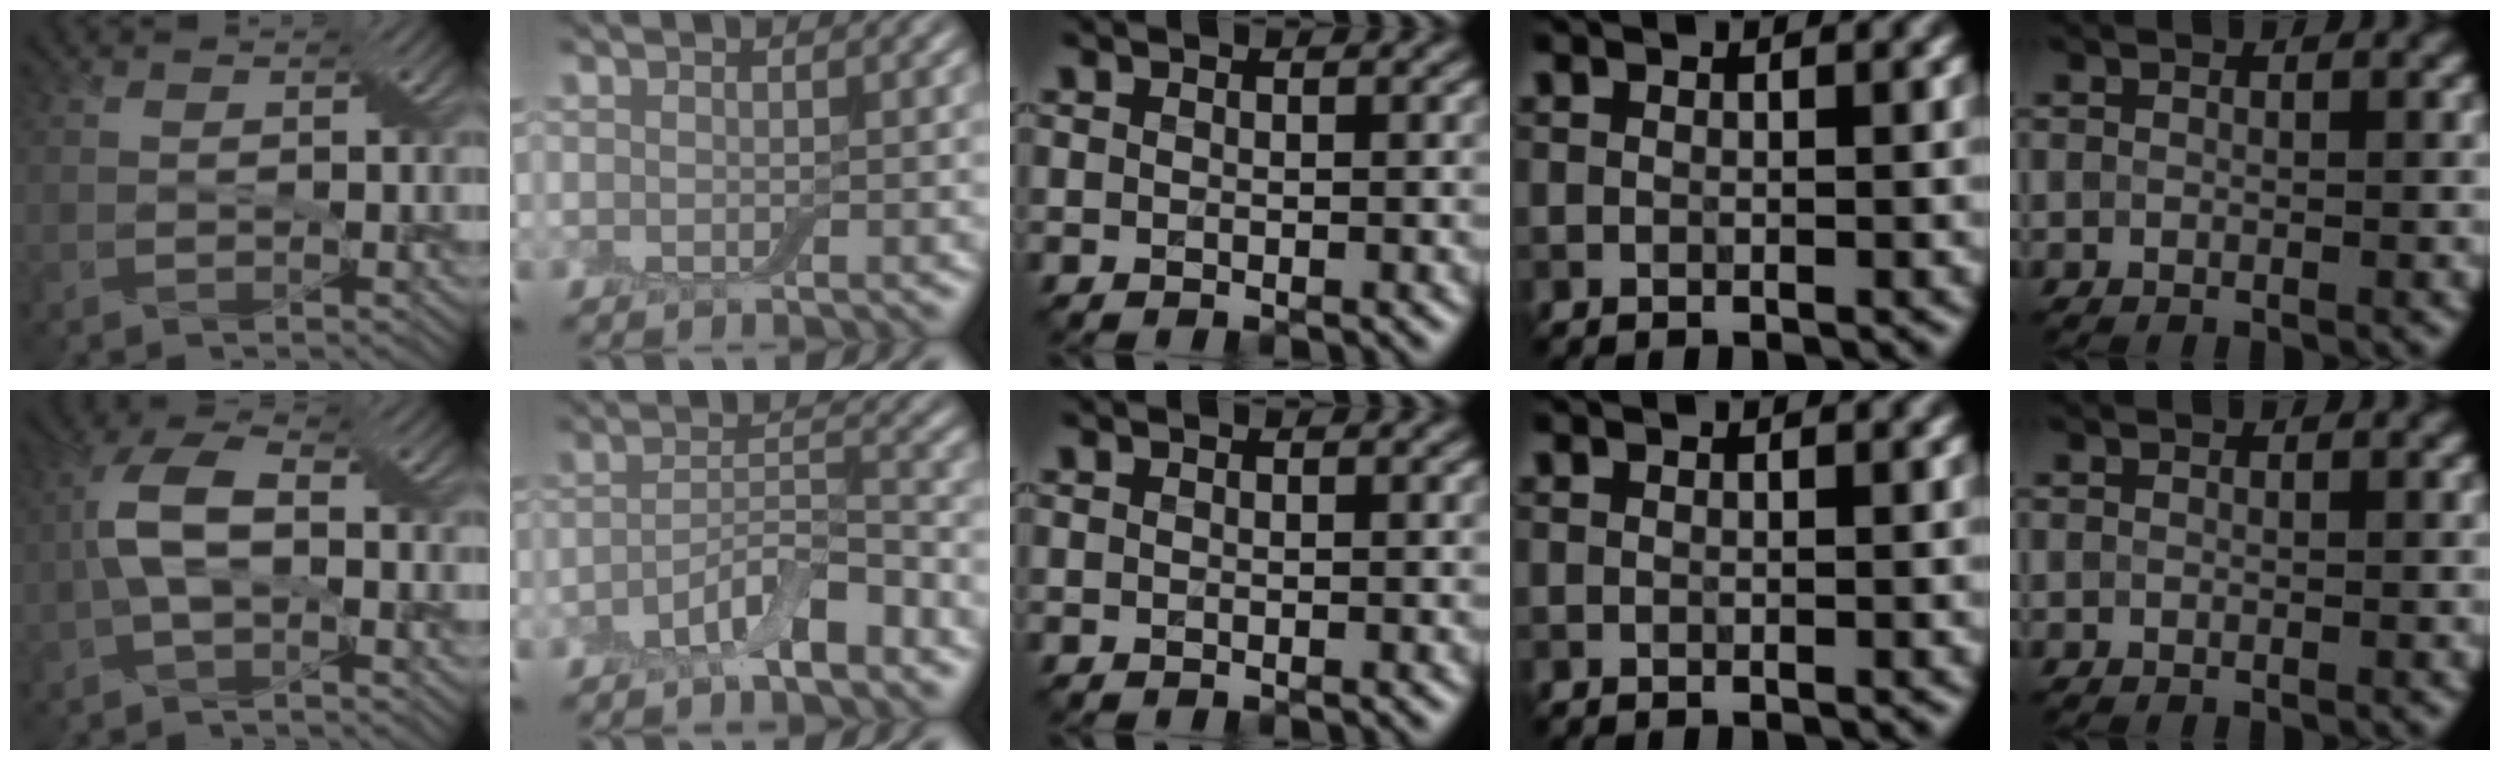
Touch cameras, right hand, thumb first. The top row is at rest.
{"thumb": {"total": 6.7, "force": [-0.6, 3.1, 5.9], "torque": [-0.135, 0.016, -0.016]}, "index": {"total": 4.7, "force": [-2.8, 1.4, 3.5], "torque": [-0.064, 0.004, -0.054]}}